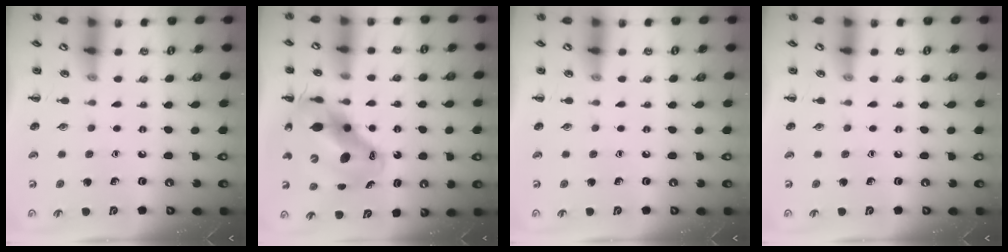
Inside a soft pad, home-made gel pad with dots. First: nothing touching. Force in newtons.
{"total": 16.2, "press": 15.7, "slide": 4.2}
{"total": 0.0}
{"total": 0.0}